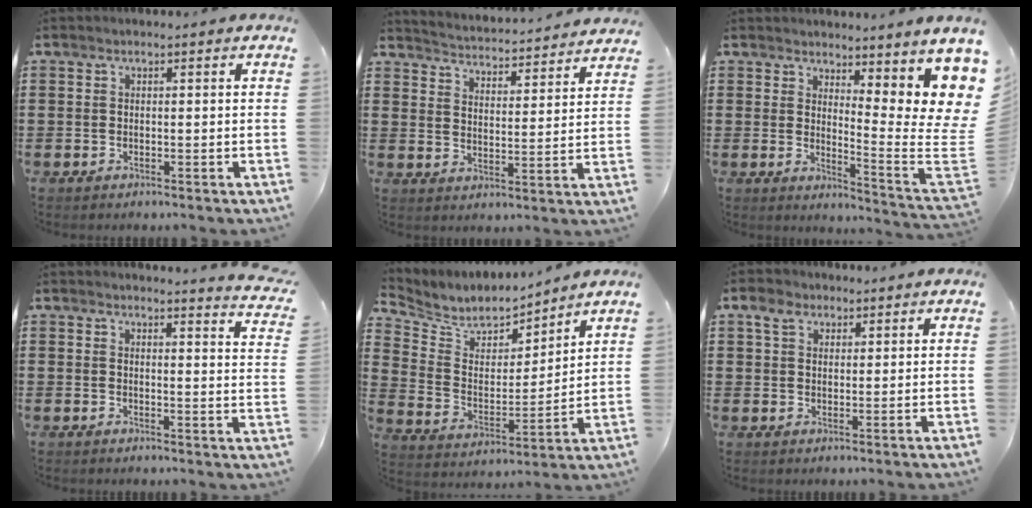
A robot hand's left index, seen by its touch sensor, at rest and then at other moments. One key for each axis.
{"total": 3.5, "fx": 3.4, "fy": -0.5, "fz": -0.6, "tx": -0.012, "ty": -0.037, "tz": 0.053}
{"total": 7.1, "fx": 5.2, "fy": 1.0, "fz": 4.7, "tx": -0.077, "ty": -0.059, "tz": 0.091}
{"total": 3.0, "fx": 2.9, "fy": -0.6, "fz": 0.5, "tx": -0.015, "ty": -0.019, "tz": 0.049}
{"total": 5.6, "fx": 5.0, "fy": 2.5, "fz": 0.5, "tx": -0.050, "ty": -0.037, "tz": 0.082}
{"total": 3.5, "fx": 2.3, "fy": 2.4, "fz": 1.1, "tx": -0.025, "ty": 0.010, "tz": 0.039}